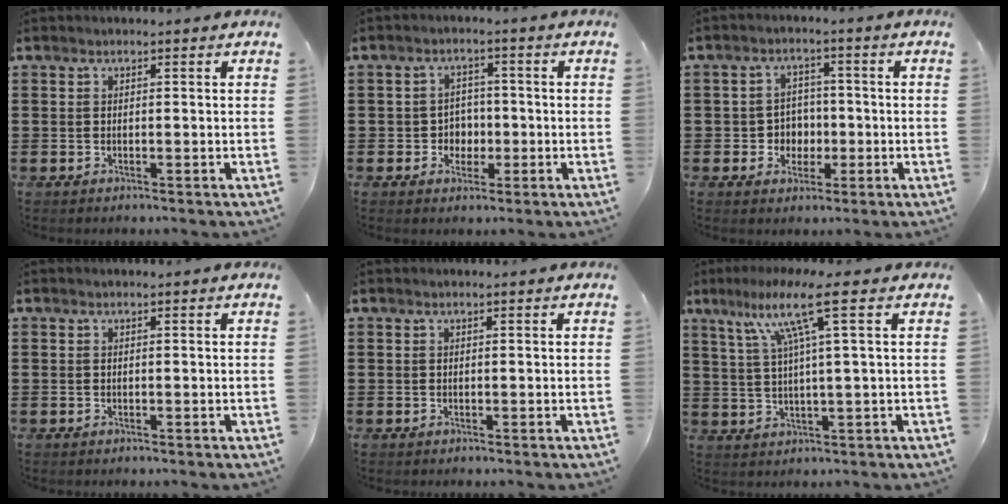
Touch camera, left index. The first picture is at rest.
{"total": 3.4, "force": [-0.8, 3.0, 1.4], "torque": [-0.028, 0.002, -0.022]}
{"total": 4.0, "force": [-0.8, 3.7, 1.1], "torque": [-0.035, 0.007, -0.017]}
{"total": 0.0}
{"total": 0.0}
{"total": 9.6, "force": [4.2, -0.2, 8.6], "torque": [-0.182, 0.001, 0.064]}